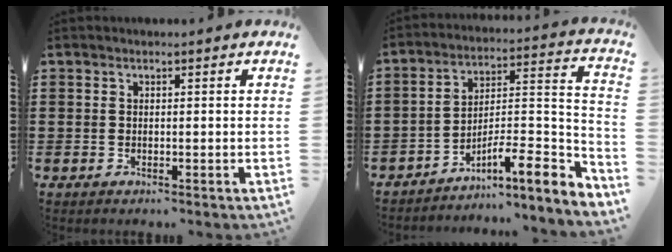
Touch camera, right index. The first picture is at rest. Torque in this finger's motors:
{"motor_torque": [-0.46, 0.55, 0.04, 0.00]}